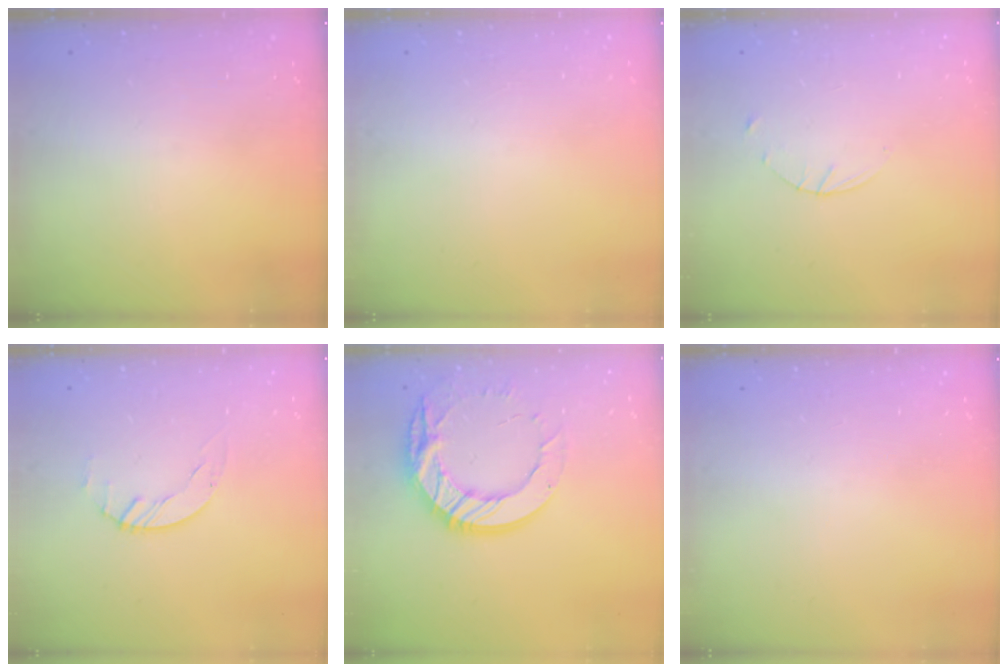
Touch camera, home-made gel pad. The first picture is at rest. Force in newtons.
{"total": 0.0}
{"total": 1.6, "press": 1.6, "slide": 0.2}
{"total": 1.5, "press": 1.5, "slide": 0.2}
{"total": 17.2, "press": 17.1, "slide": 1.3}
{"total": 0.0}